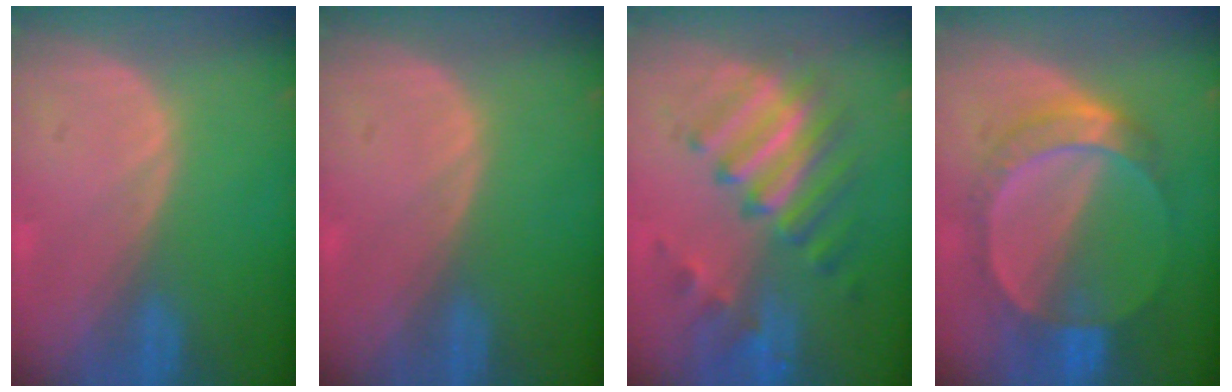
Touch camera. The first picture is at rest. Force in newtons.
{"total": 0.0}
{"total": 9.3, "press": 8.6, "slide": 3.6}
{"total": 7.1, "press": 7.0, "slide": 0.5}